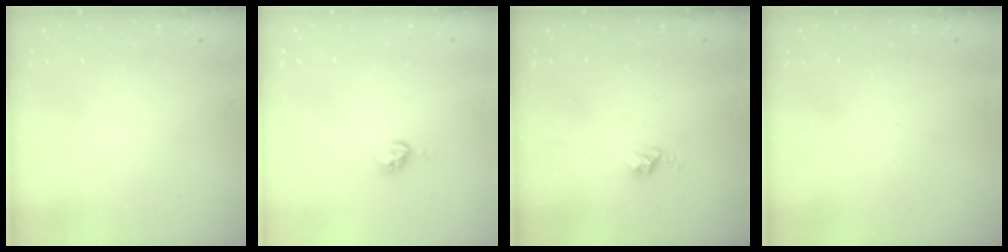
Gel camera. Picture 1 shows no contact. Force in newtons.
{"total": 3.9, "press": 3.8, "slide": 0.4}
{"total": 2.8, "press": 2.7, "slide": 0.4}
{"total": 0.0}